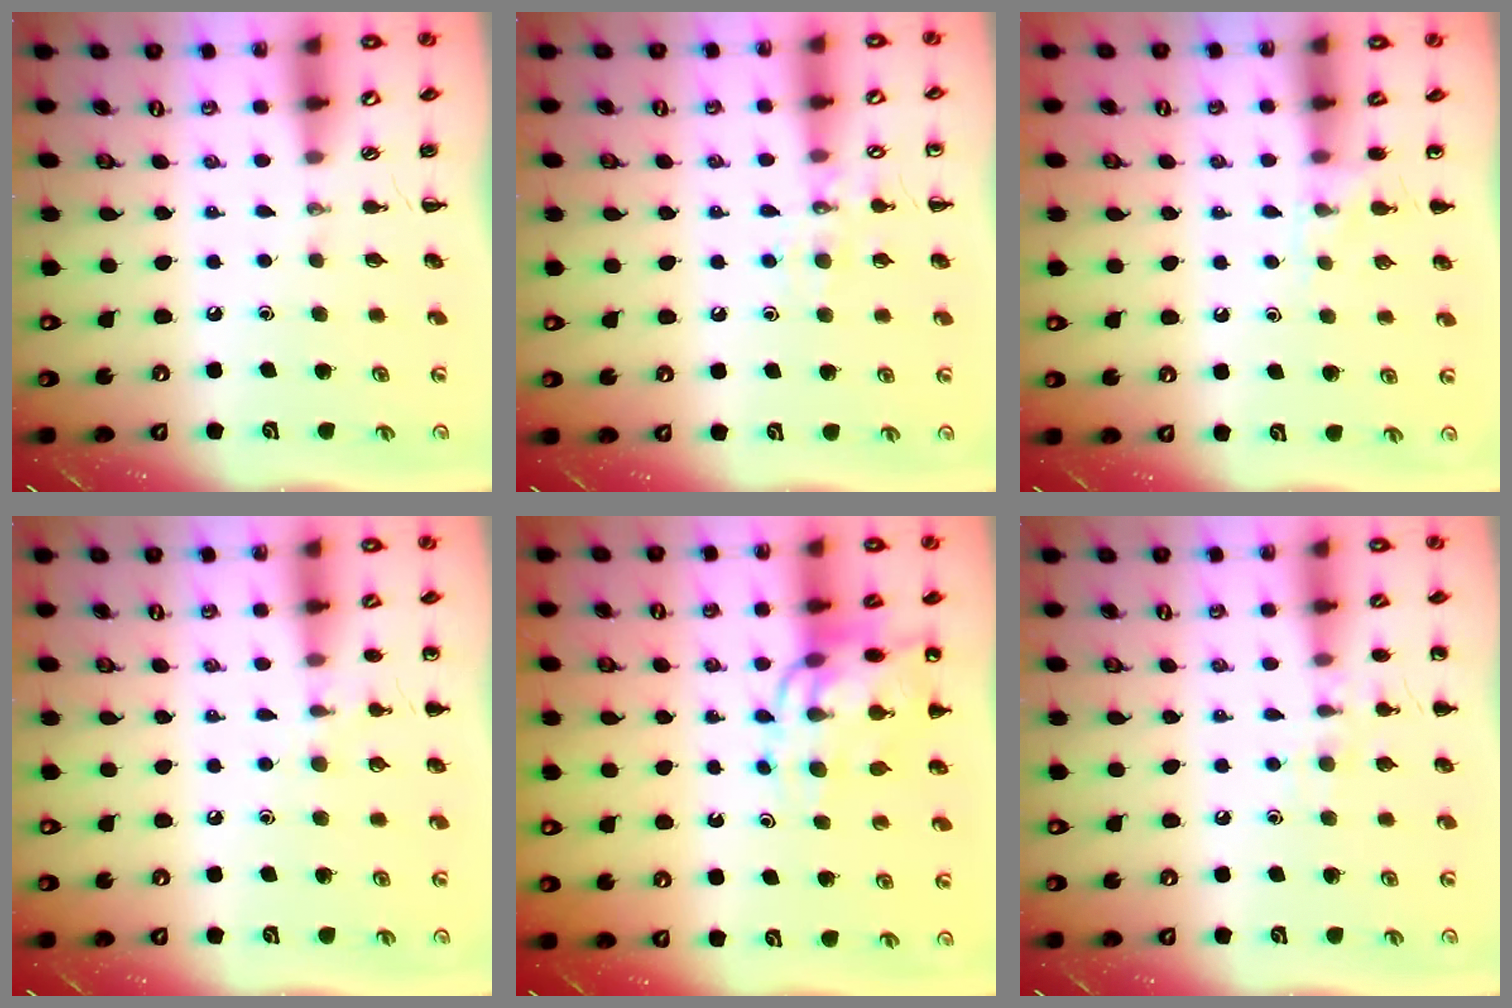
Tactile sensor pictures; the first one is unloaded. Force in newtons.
{"total": 8.2, "press": 8.1, "slide": 1.3}
{"total": 5.9, "press": 5.5, "slide": 2.1}
{"total": 6.7, "press": 6.4, "slide": 2.2}
{"total": 12.6, "press": 12.1, "slide": 3.4}
{"total": 7.9, "press": 7.7, "slide": 1.6}